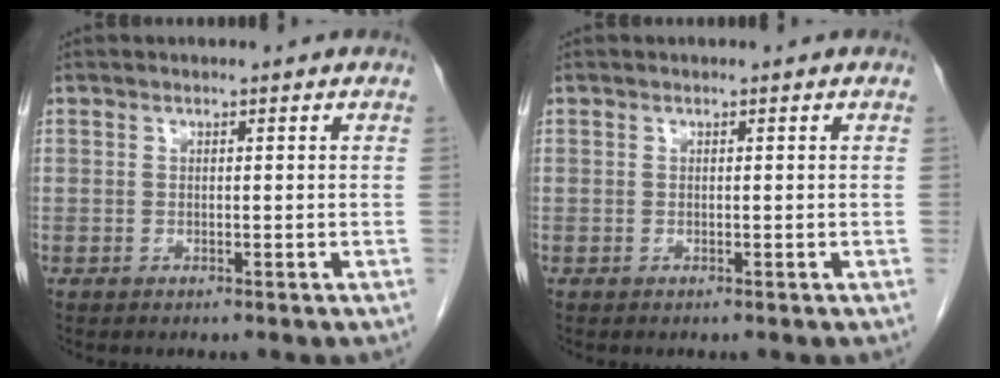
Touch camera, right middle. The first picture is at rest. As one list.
[{"total": 0.0}]